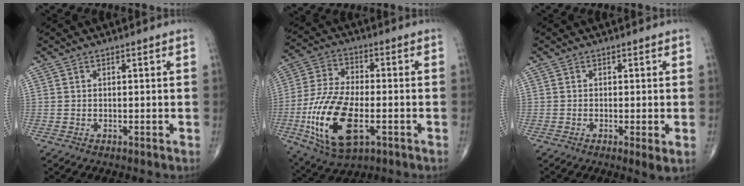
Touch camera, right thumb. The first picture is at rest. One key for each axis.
{"total": 18.0, "fx": -5.0, "fy": 8.5, "fz": 15.0, "tx": -0.305, "ty": 0.005, "tz": -0.083}
{"total": 2.6, "fx": -0.6, "fy": 0.3, "fz": 2.5, "tx": -0.048, "ty": -0.012, "tz": -0.013}